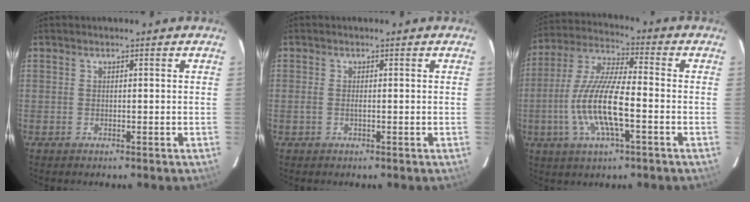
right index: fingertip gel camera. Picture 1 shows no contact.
{"total": 1.1, "force": [-0.3, 0.1, 1.0], "torque": [-0.022, -0.001, -0.007]}
{"total": 14.0, "force": [-3.8, 3.3, 13.0], "torque": [-0.270, -0.006, -0.073]}